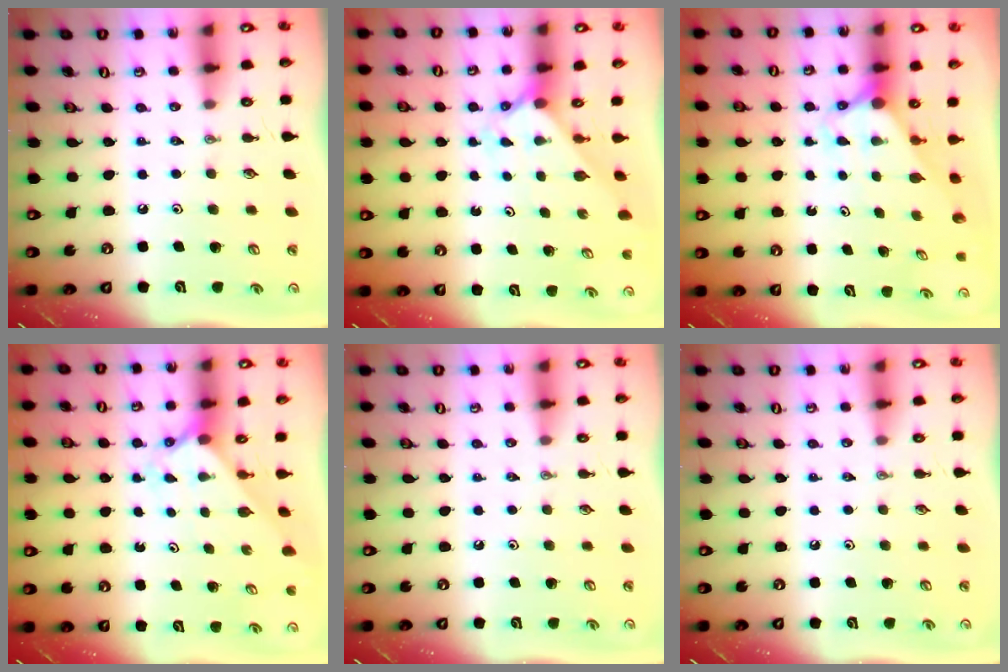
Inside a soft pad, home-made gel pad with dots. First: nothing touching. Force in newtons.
{"total": 2.0, "press": 2.0, "slide": 0.2}
{"total": 2.9, "press": 2.9, "slide": 0.0}
{"total": 2.0, "press": 2.0, "slide": 0.2}
{"total": 0.0}
{"total": 0.0}